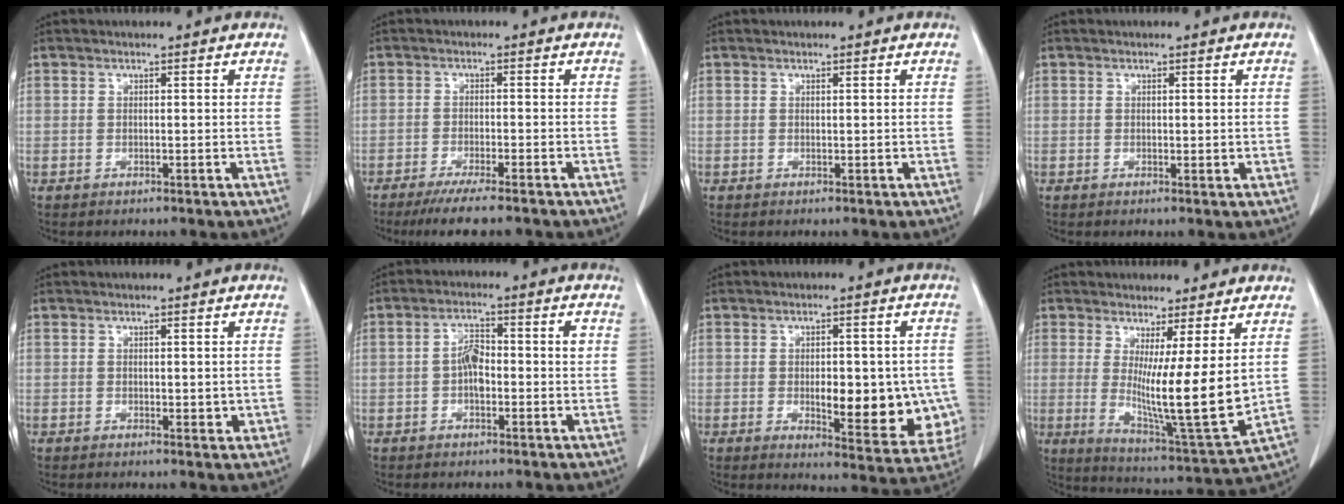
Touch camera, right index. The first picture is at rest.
{"total": 8.6, "force": [-7.1, 0.6, 4.9], "torque": [-0.066, -0.016, -0.107]}
{"total": 0.0}
{"total": 1.1, "force": [-0.1, 0.4, 1.0], "torque": [-0.015, -0.002, -0.001]}
{"total": 2.0, "force": [-0.1, 1.0, 1.7], "torque": [-0.019, -0.002, 0.000]}
{"total": 5.1, "force": [-0.2, 2.0, 4.7], "torque": [-0.092, 0.022, -0.007]}
{"total": 14.5, "force": [-2.3, 5.7, 13.1], "torque": [-0.134, 0.001, -0.009]}
{"total": 12.4, "force": [1.9, 0.2, 12.2], "torque": [-0.209, -0.047, 0.036]}